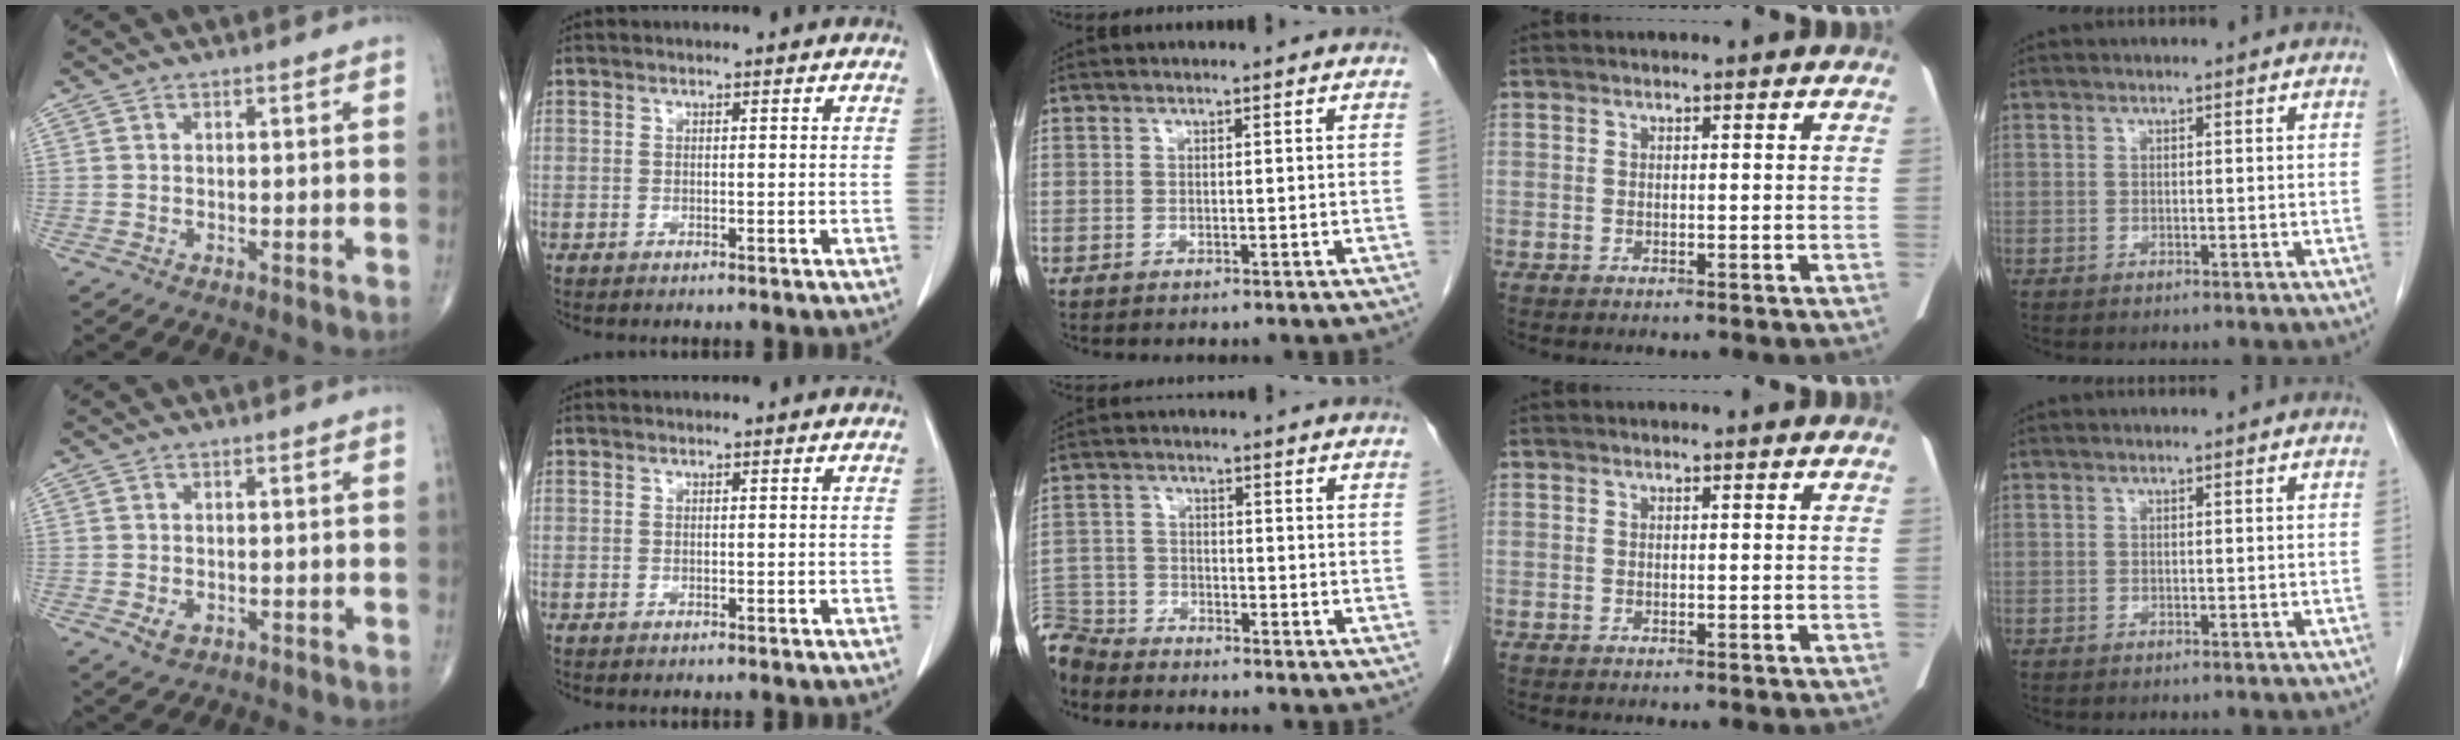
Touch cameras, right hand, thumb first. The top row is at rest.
{"thumb": {"total": 2.5, "force": [-0.8, 1.8, 1.6], "torque": [-0.023, -0.002, -0.007]}, "middle": {"total": 6.3, "force": [-6.2, 1.4, 0.1], "torque": [-0.004, -0.005, -0.123]}}